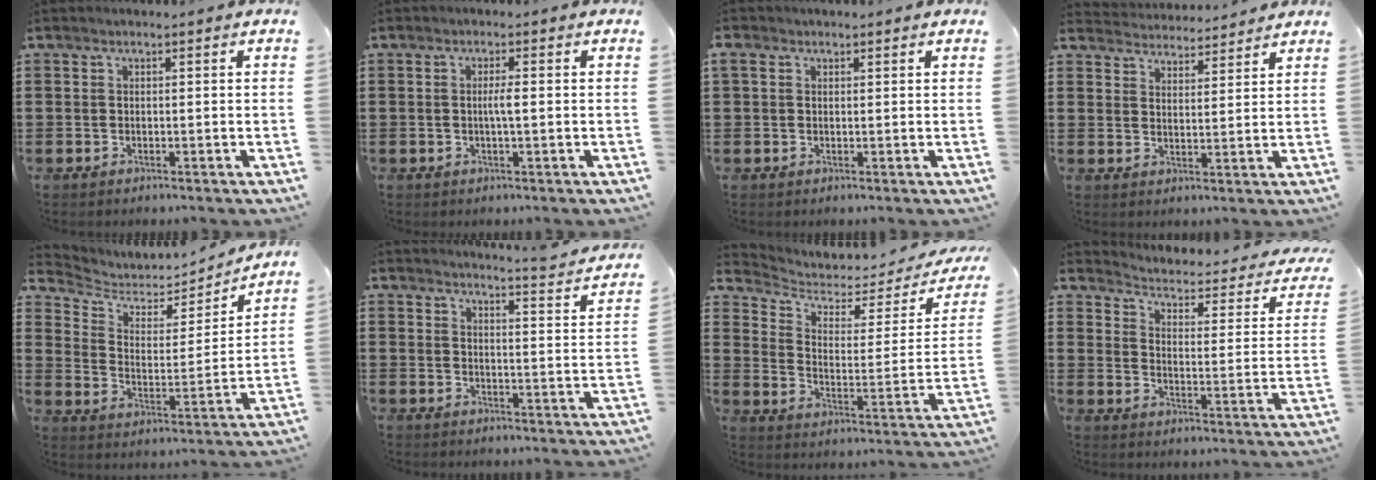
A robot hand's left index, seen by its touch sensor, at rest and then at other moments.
{"total": 2.2, "force": [0.1, 0.0, 2.2], "torque": [-0.042, -0.005, 0.001]}
{"total": 1.4, "force": [0.7, 1.0, 0.8], "torque": [-0.021, 0.005, 0.013]}
{"total": 4.0, "force": [4.0, 0.1, -0.2], "torque": [-0.019, -0.029, 0.069]}
{"total": 4.7, "force": [4.2, 2.0, 0.9], "torque": [-0.046, -0.029, 0.070]}
{"total": 4.1, "force": [3.8, -1.0, 0.8], "torque": [-0.026, -0.039, 0.062]}
{"total": 3.9, "force": [3.3, 1.5, 1.4], "torque": [-0.051, -0.028, 0.055]}
{"total": 1.8, "force": [1.4, 0.2, 1.2], "torque": [-0.039, -0.028, 0.012]}